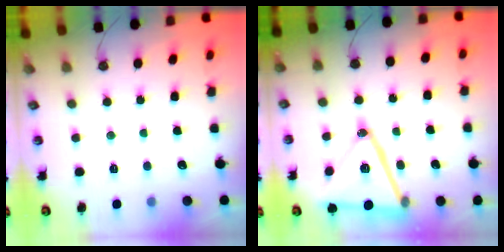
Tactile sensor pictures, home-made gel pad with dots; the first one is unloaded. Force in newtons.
{"total": 21.7, "press": 21.5, "slide": 3.3}